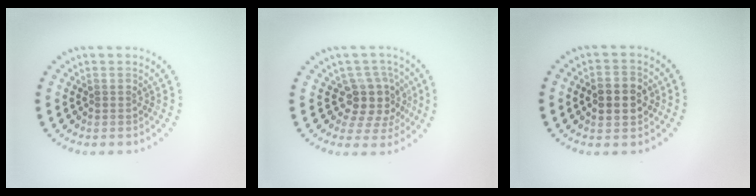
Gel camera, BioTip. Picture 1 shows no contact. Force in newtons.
{"total": 4.0, "press": 3.2, "slide": 2.4}
{"total": 4.4, "press": 4.4, "slide": 0.2}